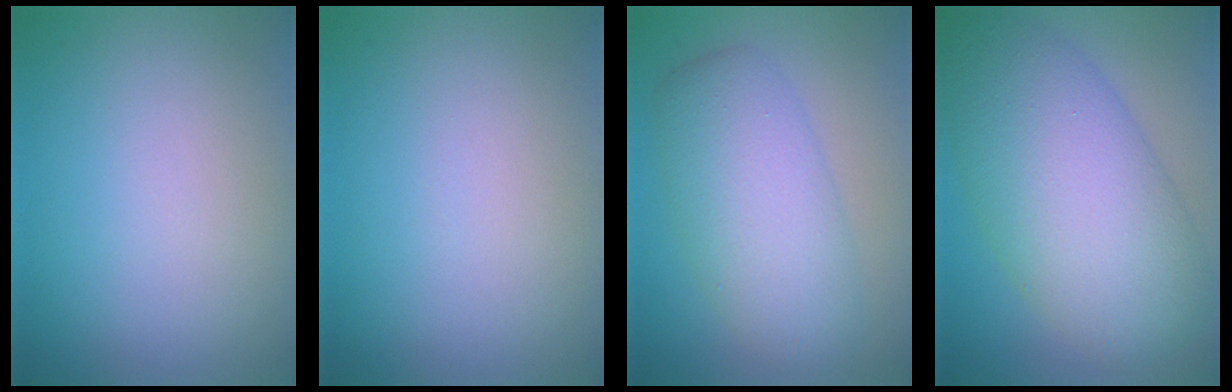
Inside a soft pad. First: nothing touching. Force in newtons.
{"total": 0.0}
{"total": 6.3, "press": 6.3, "slide": 0.2}
{"total": 11.4, "press": 11.4, "slide": 0.1}